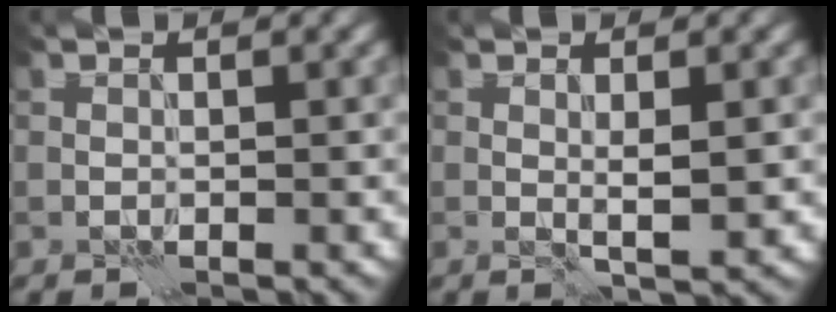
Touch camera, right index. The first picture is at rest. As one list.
[{"total": 2.0, "force": [0.2, 0.3, 2.0], "torque": [-0.033, -0.004, 0.004]}]